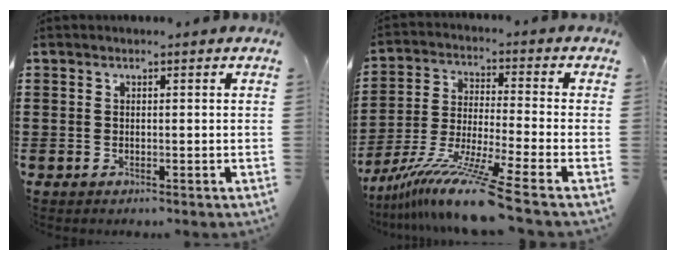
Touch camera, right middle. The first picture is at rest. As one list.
[{"total": 12.1, "force": [-9.4, -0.8, 7.5], "torque": [-0.146, -0.005, -0.182]}]